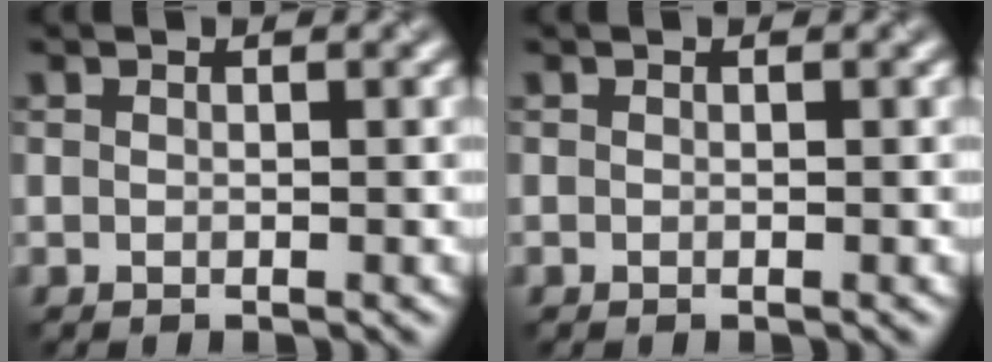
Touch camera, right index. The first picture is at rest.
{"total": 0.0}